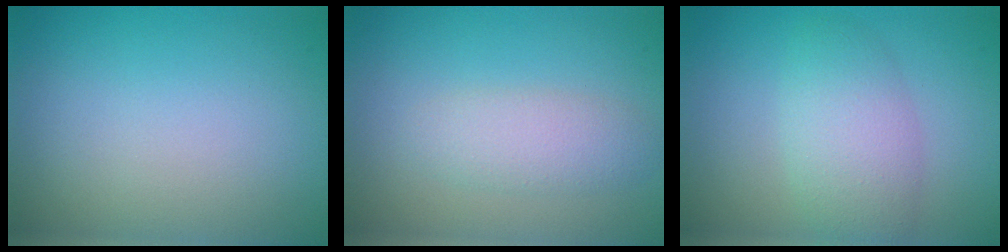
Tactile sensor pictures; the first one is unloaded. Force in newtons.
{"total": 2.6, "press": 2.6, "slide": 0.1}
{"total": 4.2, "press": 4.2, "slide": 0.3}